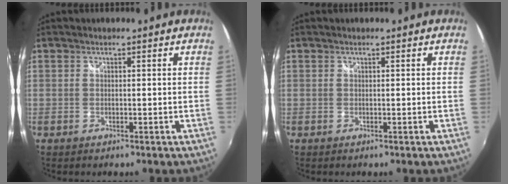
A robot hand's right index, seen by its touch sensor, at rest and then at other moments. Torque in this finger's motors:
{"motor_torque": [-0.03, 0.08, 0.03, 0.01]}